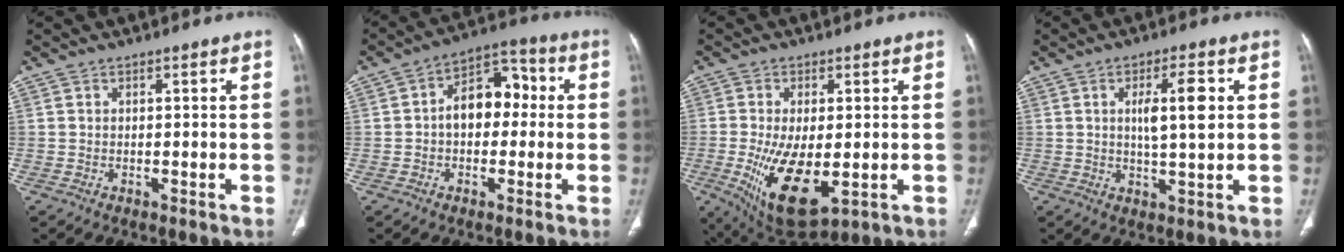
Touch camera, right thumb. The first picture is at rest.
{"total": 10.3, "force": [0.1, 6.9, 7.7], "torque": [-0.086, 0.036, -0.010]}
{"total": 13.9, "force": [-2.9, 6.3, 12.1], "torque": [-0.215, -0.022, -0.027]}
{"total": 7.2, "force": [1.4, 1.7, 6.8], "torque": [-0.115, -0.004, 0.028]}